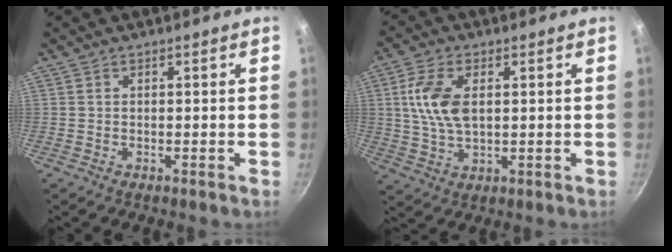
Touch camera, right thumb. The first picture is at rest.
{"total": 9.3, "force": [1.8, 5.0, 7.6], "torque": [-0.147, 0.001, 0.034]}